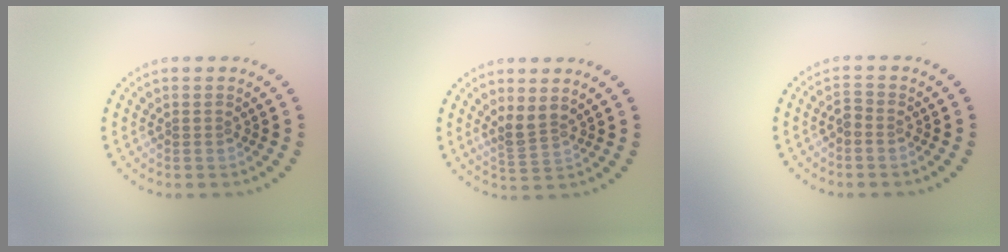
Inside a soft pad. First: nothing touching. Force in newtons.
{"total": 2.3, "press": 1.7, "slide": 1.5}
{"total": 1.0, "press": 1.0, "slide": 0.3}